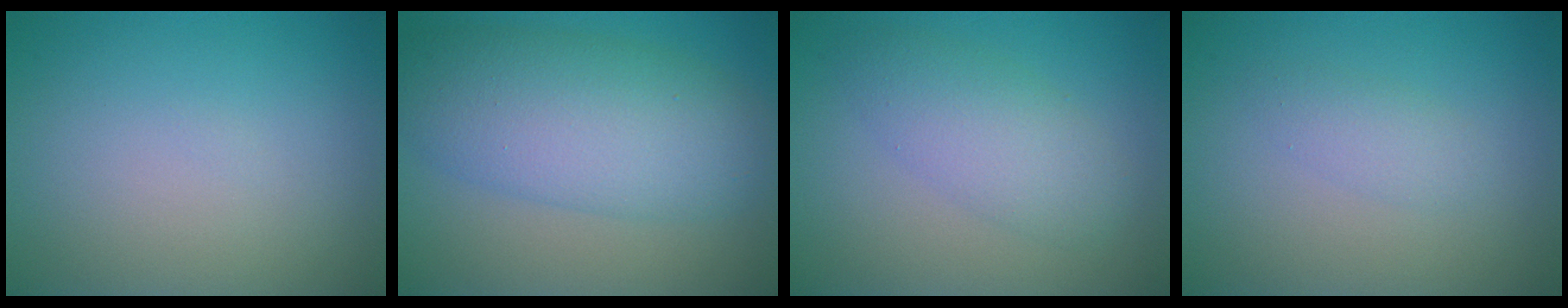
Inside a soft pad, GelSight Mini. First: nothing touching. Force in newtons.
{"total": 8.2, "press": 8.1, "slide": 0.2}
{"total": 3.8, "press": 3.8, "slide": 0.1}
{"total": 1.5, "press": 1.5, "slide": 0.1}